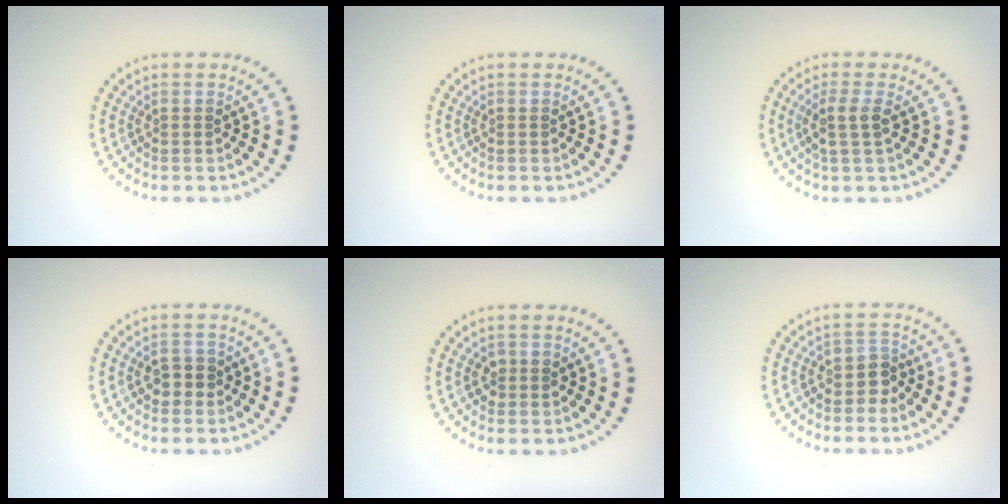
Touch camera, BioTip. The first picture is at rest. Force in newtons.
{"total": 0.0}
{"total": 2.0, "press": 1.7, "slide": 1.1}
{"total": 2.0, "press": 2.0, "slide": 0.4}
{"total": 1.2, "press": 1.2, "slide": 0.1}
{"total": 2.0, "press": 1.7, "slide": 1.1}